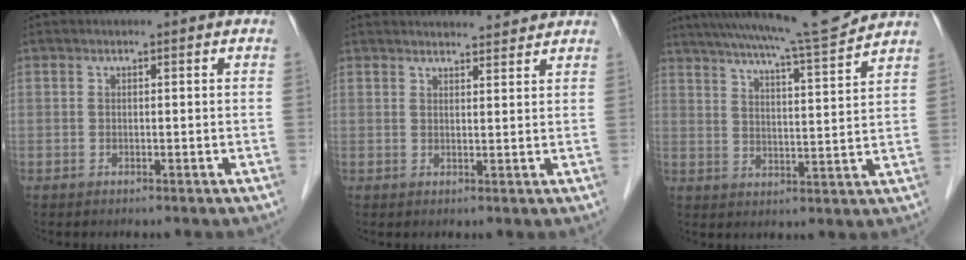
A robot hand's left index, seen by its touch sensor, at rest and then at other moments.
{"total": 7.4, "force": [7.2, 0.7, 1.2], "torque": [-0.011, 0.017, 0.083]}
{"total": 13.9, "force": [12.6, -1.3, 5.6], "torque": [-0.099, -0.012, 0.185]}